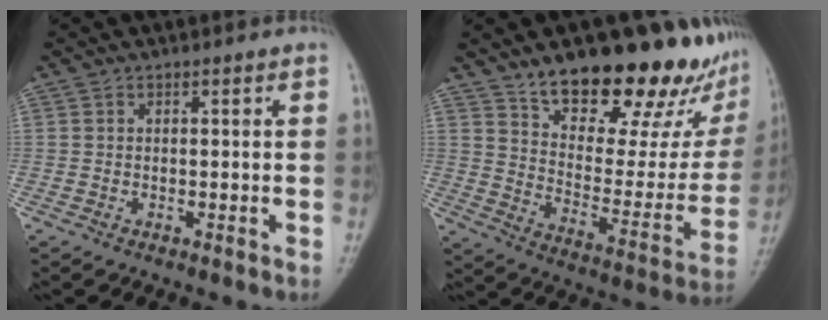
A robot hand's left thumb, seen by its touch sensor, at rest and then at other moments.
{"total": 25.5, "force": [17.8, 10.0, 15.4], "torque": [-0.172, -0.088, 0.259]}